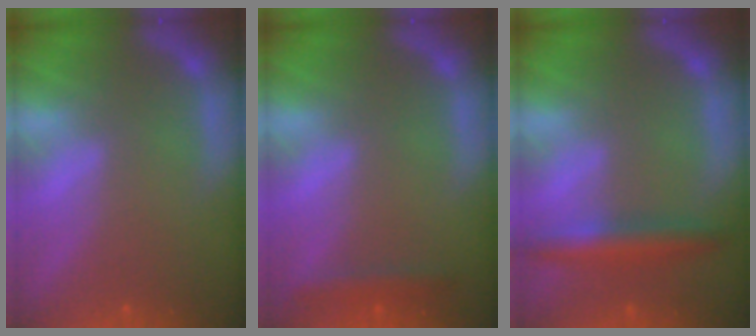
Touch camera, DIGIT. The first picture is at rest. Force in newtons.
{"total": 1.9}
{"total": 4.0}